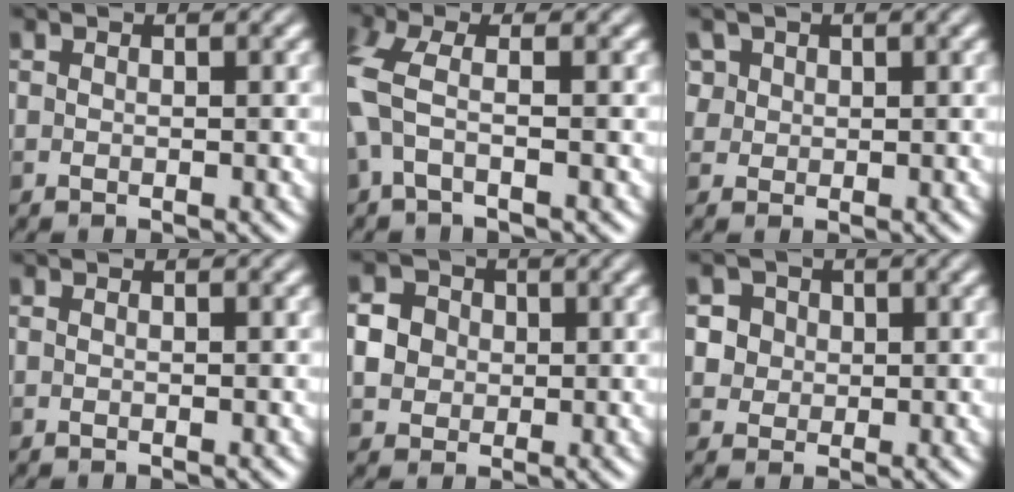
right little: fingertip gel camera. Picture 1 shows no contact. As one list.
[{"total": 3.4, "force": [-0.4, 1.1, 3.2], "torque": [-0.089, 0.010, -0.012]}, {"total": 5.6, "force": [2.9, 4.1, 2.4], "torque": [-0.049, 0.021, 0.038]}, {"total": 0.0}, {"total": 5.3, "force": [0.3, 4.9, 2.0], "torque": [-0.039, 0.028, 0.002]}, {"total": 4.9, "force": [1.9, 4.2, 1.7], "torque": [-0.022, 0.022, 0.026]}]